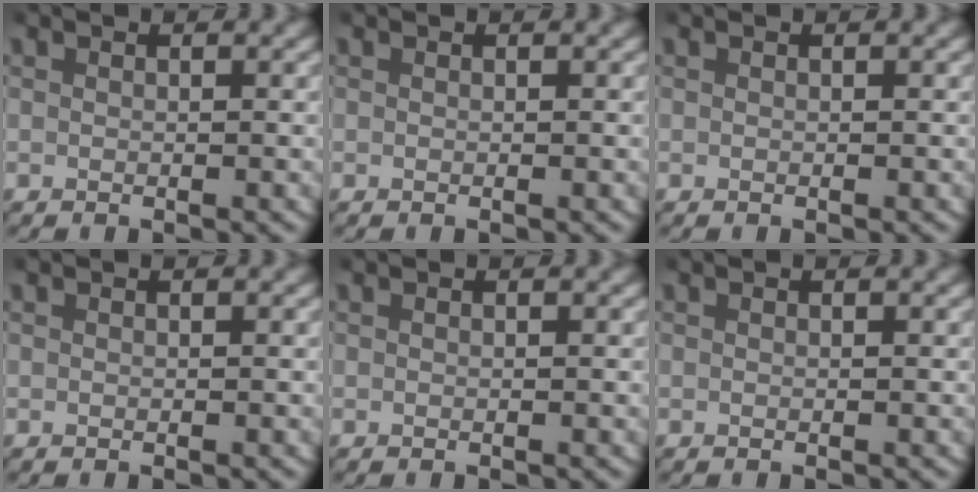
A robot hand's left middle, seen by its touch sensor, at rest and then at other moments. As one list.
[{"total": 0.0}, {"total": 0.0}, {"total": 0.0}, {"total": 0.0}, {"total": 0.0}]